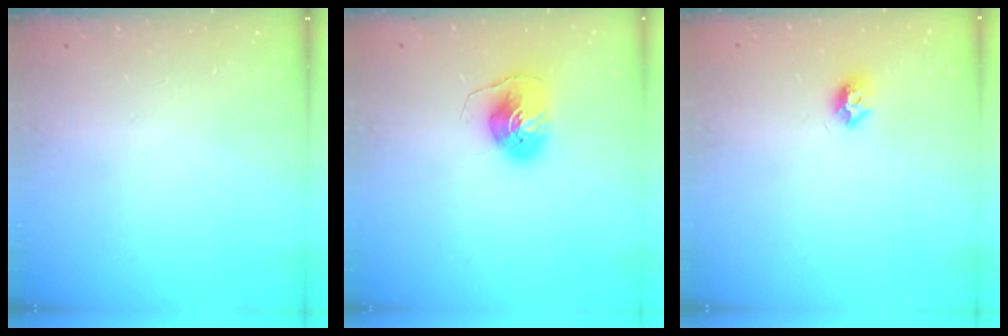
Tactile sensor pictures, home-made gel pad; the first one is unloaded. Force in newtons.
{"total": 8.4, "press": 8.3, "slide": 0.7}
{"total": 7.4, "press": 7.4, "slide": 0.2}